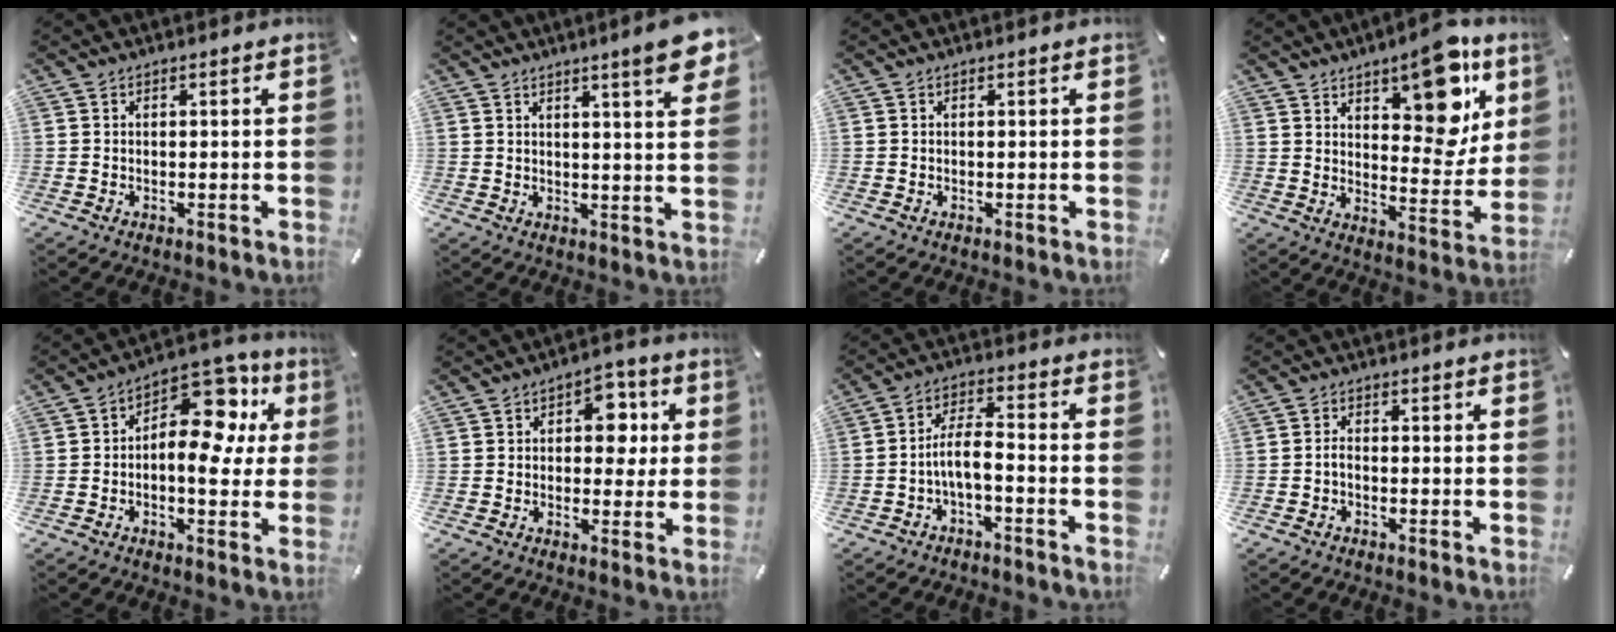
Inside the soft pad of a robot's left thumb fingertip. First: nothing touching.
{"total": 8.7, "force": [5.0, 0.8, 7.1], "torque": [-0.104, -0.029, 0.078]}
{"total": 0.0}
{"total": 15.1, "force": [9.0, 7.3, 9.6], "torque": [-0.102, -0.066, 0.151]}
{"total": 13.2, "force": [3.4, 8.1, 9.8], "torque": [-0.129, -0.035, 0.060]}
{"total": 8.2, "force": [1.3, 5.7, 5.8], "torque": [-0.056, -0.005, 0.011]}
{"total": 6.8, "force": [-3.0, 2.4, 5.6], "torque": [-0.107, 0.011, -0.055]}
{"total": 1.4, "force": [-0.7, 0.5, 1.1], "torque": [-0.024, 0.003, -0.015]}